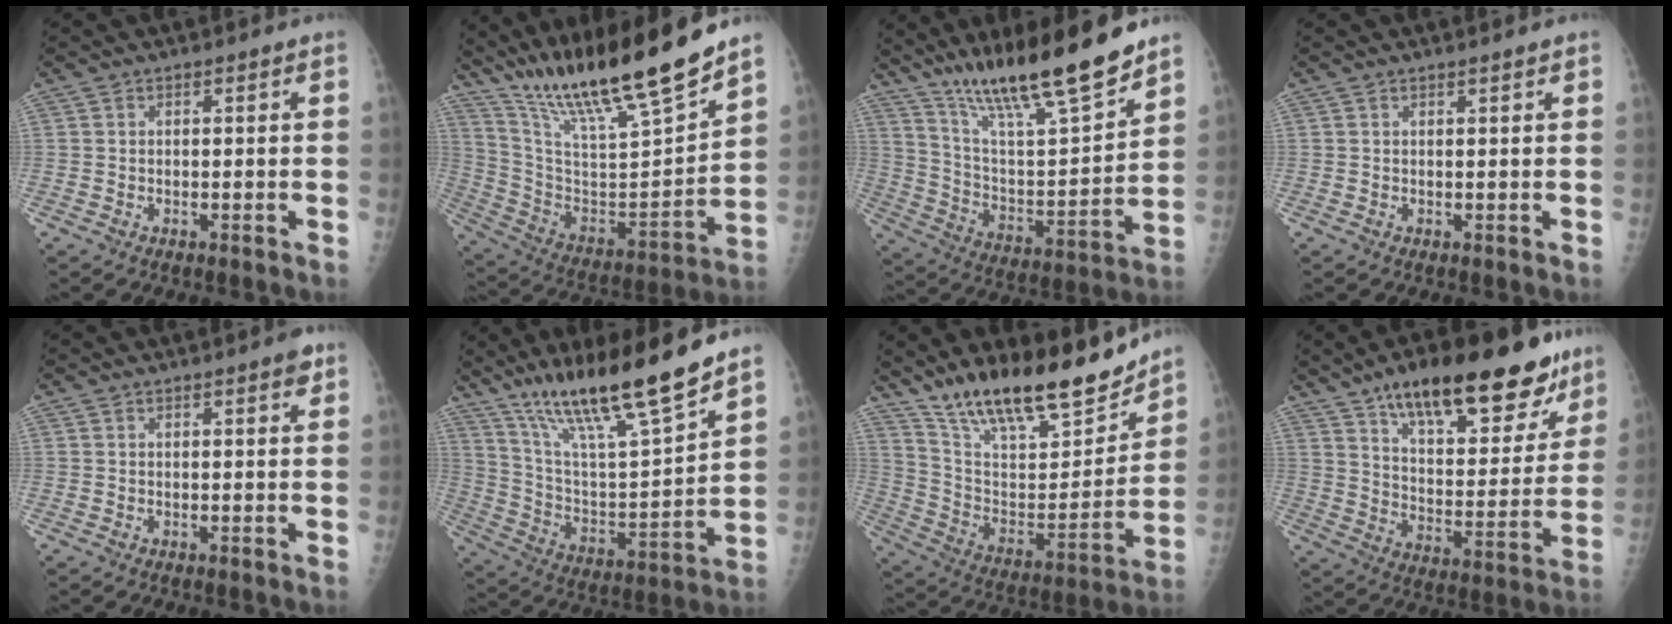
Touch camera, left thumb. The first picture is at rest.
{"total": 24.4, "force": [19.5, 2.8, 14.5], "torque": [-0.229, -0.087, 0.345]}
{"total": 21.9, "force": [16.6, 3.3, 13.9], "torque": [-0.213, -0.078, 0.291]}
{"total": 0.6, "force": [0.5, 0.0, 0.3], "torque": [-0.008, -0.003, 0.010]}
{"total": 1.8, "force": [1.0, 0.4, 1.4], "torque": [-0.017, -0.002, 0.010]}
{"total": 21.0, "force": [15.4, 2.4, 14.1], "torque": [-0.223, -0.070, 0.278]}
{"total": 23.0, "force": [18.2, 6.6, 12.4], "torque": [-0.167, -0.086, 0.311]}
{"total": 26.4, "force": [17.4, 9.5, 17.4], "torque": [-0.212, -0.057, 0.265]}